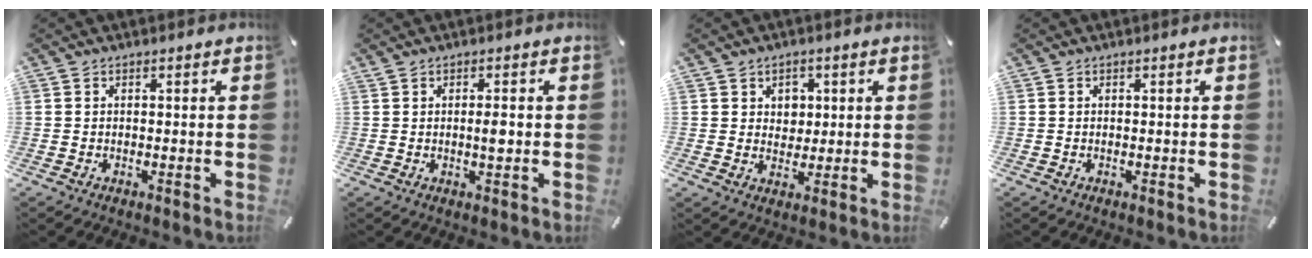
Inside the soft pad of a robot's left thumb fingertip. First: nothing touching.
{"total": 2.8, "force": [0.2, 0.8, 2.7], "torque": [-0.044, -0.003, -0.001]}
{"total": 4.1, "force": [1.6, 3.7, 0.8], "torque": [-0.003, -0.002, 0.023]}
{"total": 0.0}